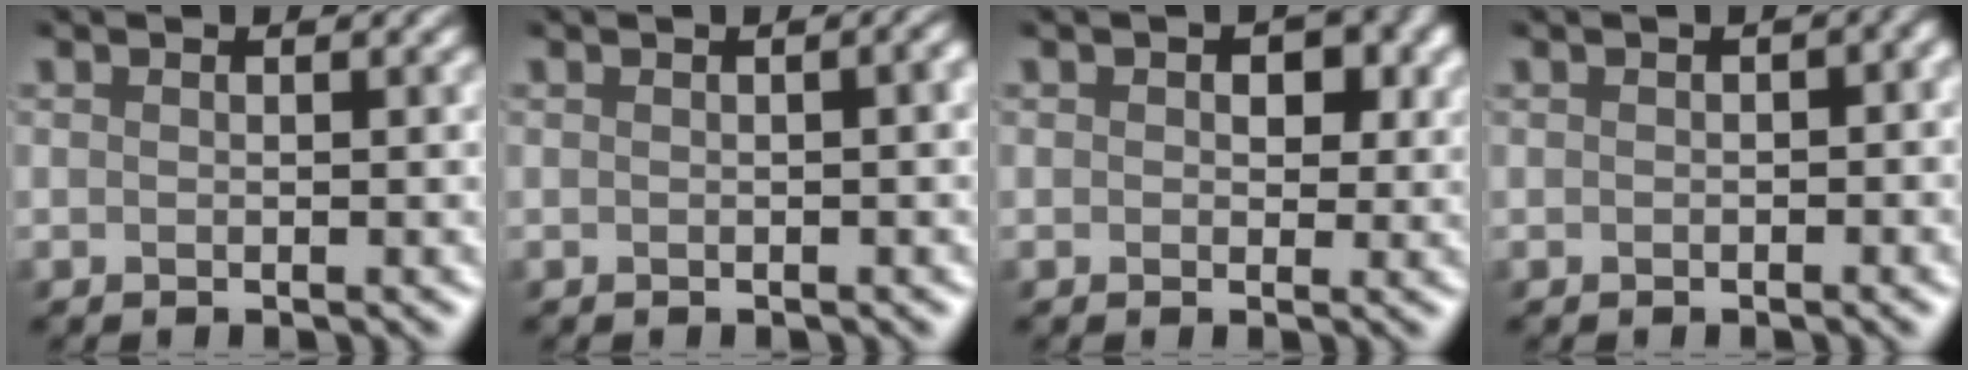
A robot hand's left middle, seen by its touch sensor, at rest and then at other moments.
{"total": 3.0, "force": [-0.4, 1.6, 2.5], "torque": [-0.010, 0.014, -0.016]}
{"total": 3.1, "force": [0.9, 2.3, 2.0], "torque": [-0.008, 0.010, 0.004]}
{"total": 2.5, "force": [-0.5, 1.6, 1.9], "torque": [-0.006, 0.008, -0.009]}